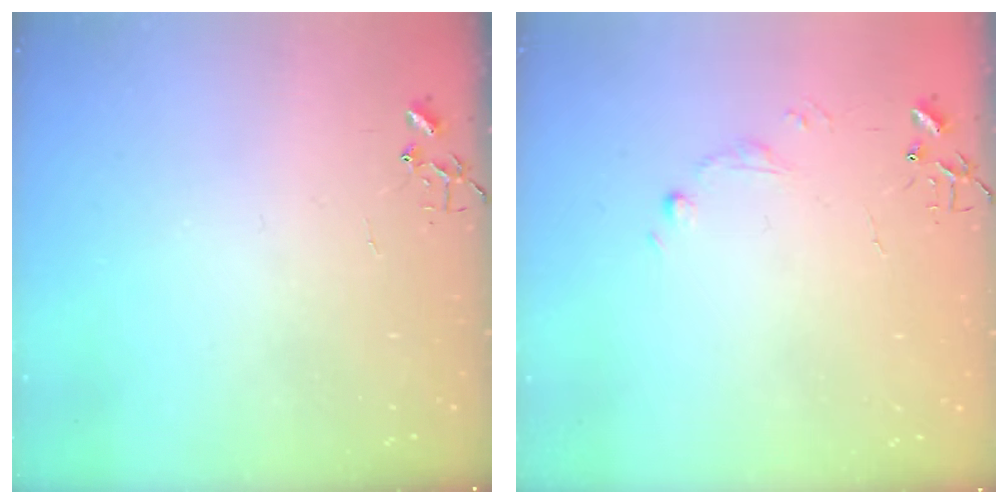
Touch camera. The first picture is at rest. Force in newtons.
{"total": 5.1, "press": 5.0, "slide": 0.8}